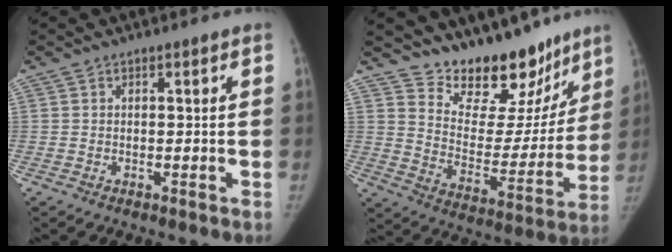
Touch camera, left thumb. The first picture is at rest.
{"total": 19.8, "force": [16.2, 8.7, 7.2], "torque": [-0.050, -0.115, 0.240]}